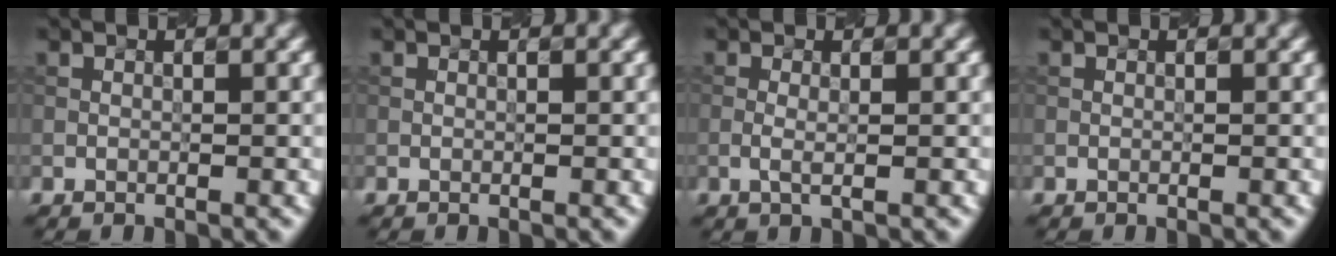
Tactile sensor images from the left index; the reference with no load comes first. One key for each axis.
{"total": 0.0}
{"total": 0.8, "fx": -0.2, "fy": 0.1, "fz": 0.8, "tx": -0.024, "ty": 0.002, "tz": 0.001}
{"total": 0.0}